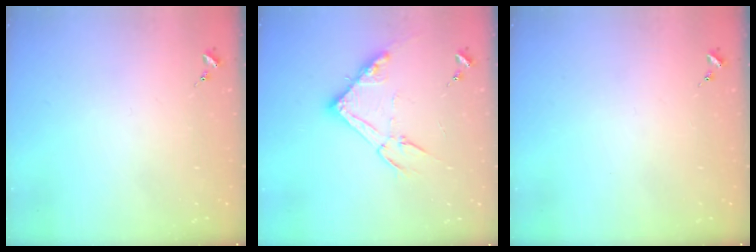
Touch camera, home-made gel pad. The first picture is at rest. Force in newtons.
{"total": 14.8, "press": 14.8, "slide": 0.4}
{"total": 0.0}